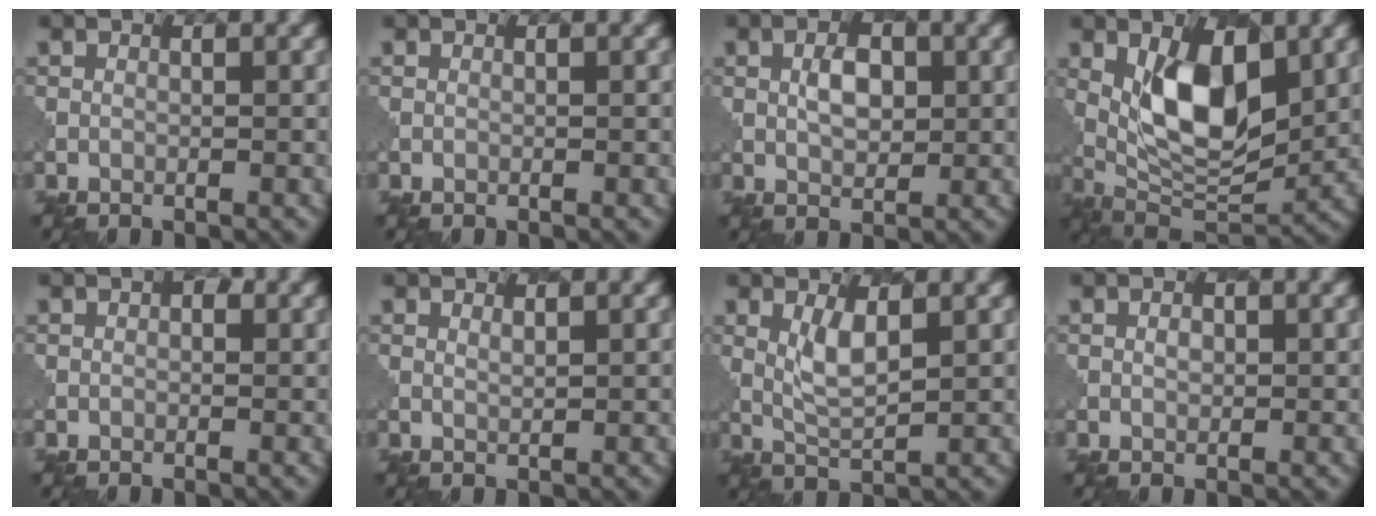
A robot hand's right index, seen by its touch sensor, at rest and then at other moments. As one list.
[{"total": 0.0}, {"total": 2.7, "force": [0.8, 1.6, 2.0], "torque": [-0.037, 0.001, 0.015]}, {"total": 8.4, "force": [2.1, 4.0, 7.1], "torque": [-0.125, -0.009, 0.039]}, {"total": 1.0, "force": [0.1, 0.7, 0.7], "torque": [-0.007, 0.001, 0.002]}, {"total": 0.8, "force": [0.8, 0.1, 0.3], "torque": [-0.004, -0.005, 0.016]}, {"total": 2.9, "force": [1.3, 0.8, 2.4], "torque": [-0.054, -0.007, 0.030]}, {"total": 1.0, "force": [0.2, 0.7, 0.7], "torque": [-0.010, -0.001, 0.006]}]